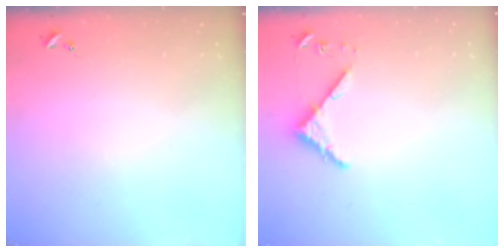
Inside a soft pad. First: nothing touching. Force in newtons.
{"total": 4.3, "press": 4.3, "slide": 0.4}